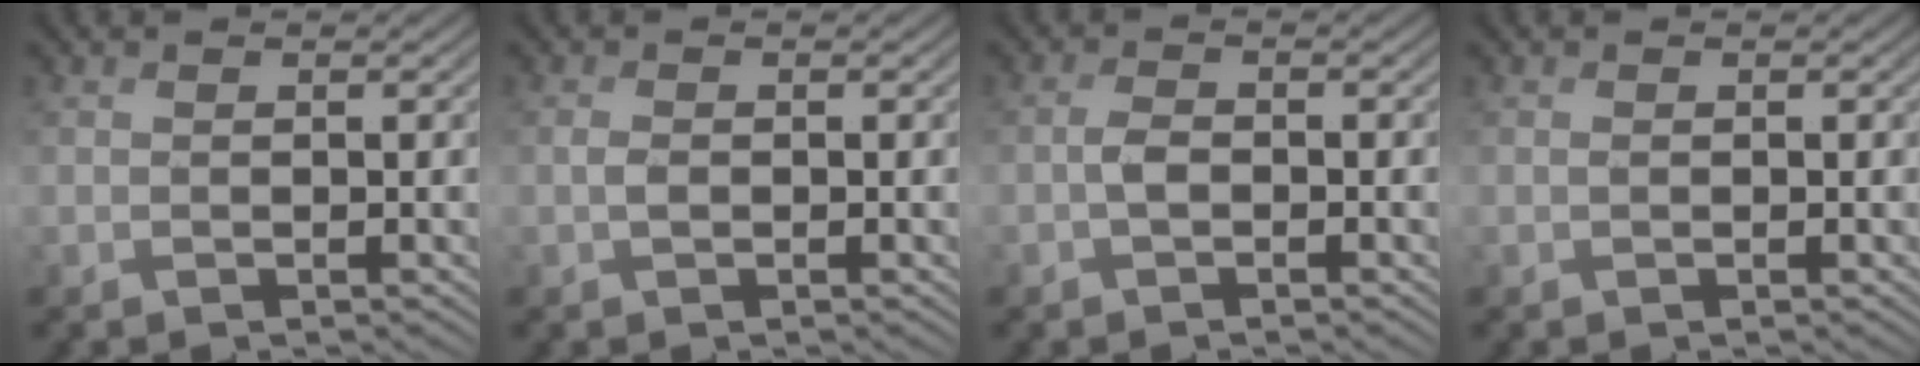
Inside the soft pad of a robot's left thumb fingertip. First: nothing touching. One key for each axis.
{"total": 0.9, "fx": -0.2, "fy": 0.5, "fz": 0.7, "tx": -0.018, "ty": 0.000, "tz": -0.005}
{"total": 1.8, "fx": -0.8, "fy": 0.9, "fz": 1.3, "tx": -0.028, "ty": 0.004, "tz": -0.019}
{"total": 0.0}